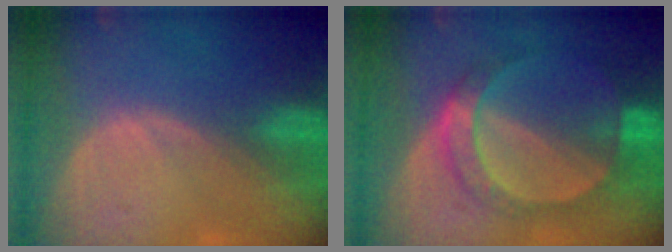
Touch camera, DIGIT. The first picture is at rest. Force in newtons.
{"total": 6.8, "press": 6.8, "slide": 0.3}